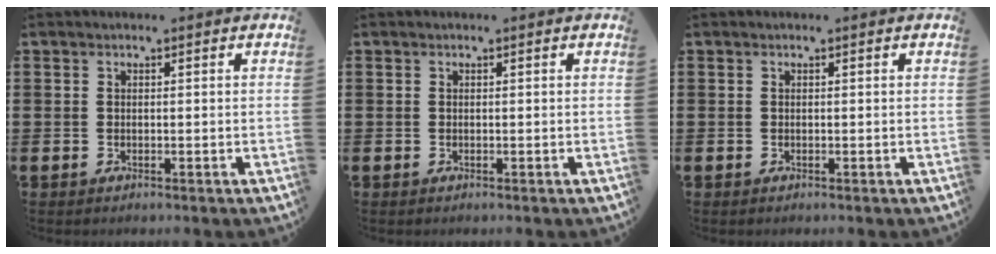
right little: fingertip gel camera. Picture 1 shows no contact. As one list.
[{"total": 0.0}, {"total": 0.0}]